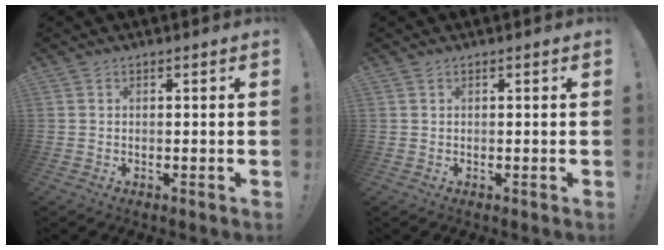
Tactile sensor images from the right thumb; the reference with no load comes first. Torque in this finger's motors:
{"motor_torque": [-0.02, -0.07, -0.15, 0.09, -0.03]}